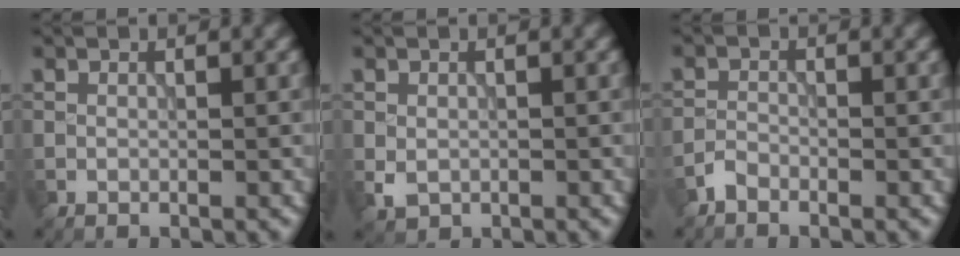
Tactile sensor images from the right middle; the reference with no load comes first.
{"total": 1.5, "force": [-0.3, 1.2, 0.8], "torque": [-0.018, -0.005, -0.005]}
{"total": 1.2, "force": [-1.1, 0.4, 0.4], "torque": [-0.004, 0.003, -0.026]}